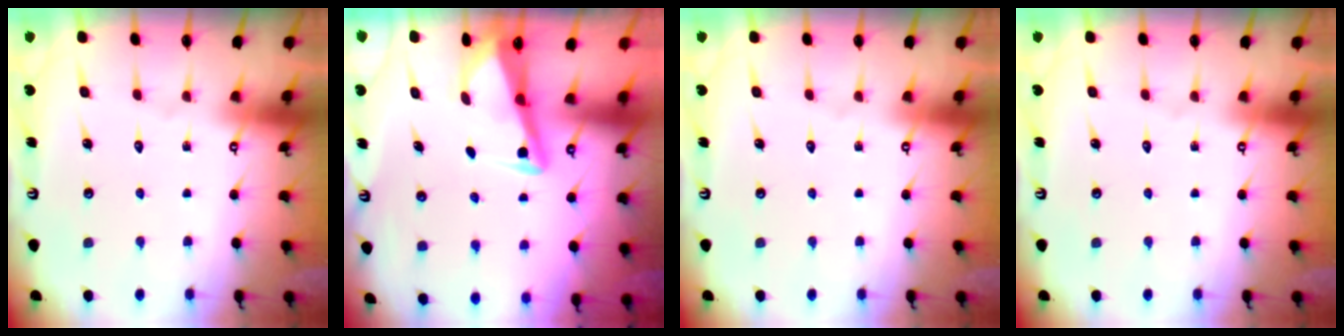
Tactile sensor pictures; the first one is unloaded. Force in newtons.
{"total": 3.3, "press": 3.3, "slide": 0.3}
{"total": 0.0}
{"total": 0.0}